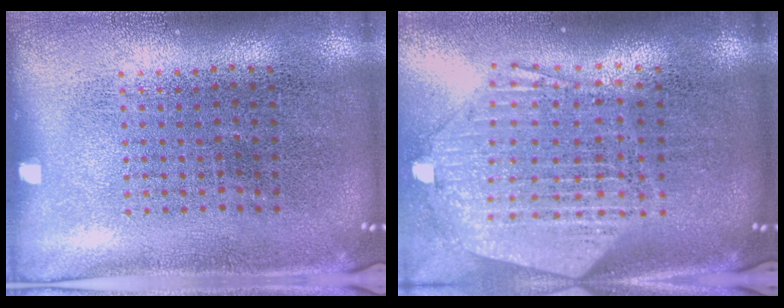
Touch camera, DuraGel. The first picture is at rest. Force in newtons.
{"total": 2.8, "press": 2.2, "slide": 1.7}